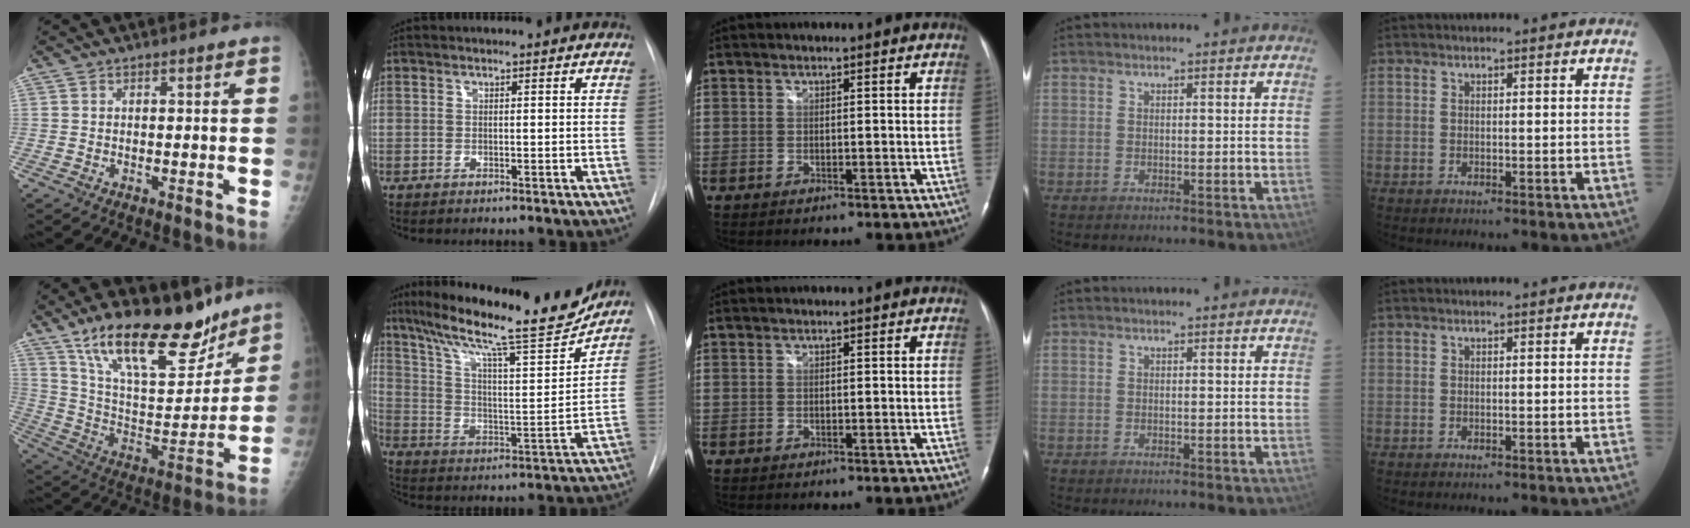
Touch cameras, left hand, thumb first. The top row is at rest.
{"thumb": {"total": 24.6, "force": [17.2, 9.4, 14.9], "torque": [-0.200, -0.073, 0.292]}, "index": {"total": 22.0, "force": [18.3, 2.1, 12.0], "torque": [-0.208, -0.012, 0.279]}}